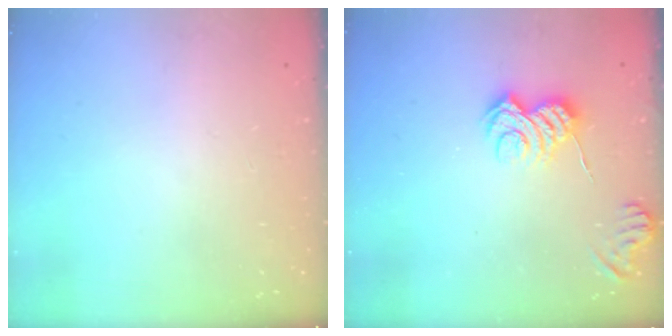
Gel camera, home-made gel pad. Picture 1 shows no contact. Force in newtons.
{"total": 5.4, "press": 5.4, "slide": 0.9}